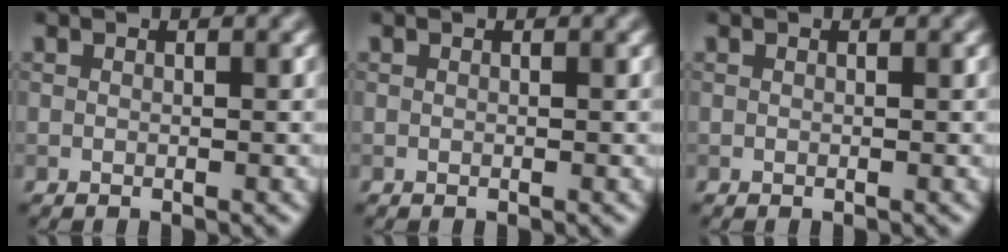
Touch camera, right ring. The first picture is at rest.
{"total": 0.0}
{"total": 0.0}